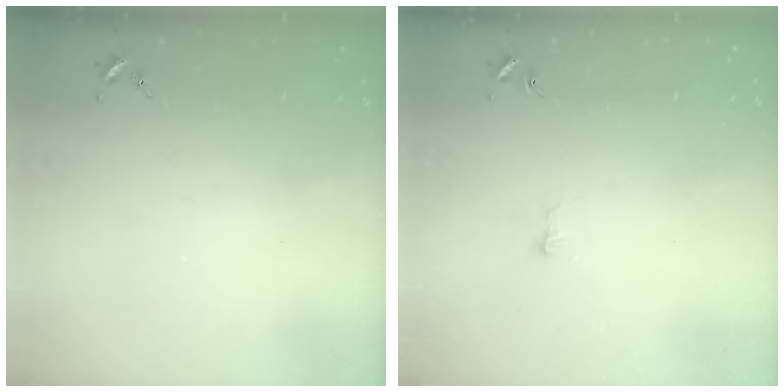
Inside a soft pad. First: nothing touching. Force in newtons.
{"total": 3.1, "press": 3.1, "slide": 0.3}